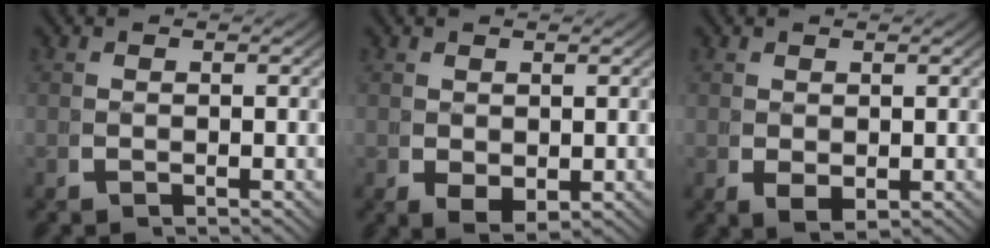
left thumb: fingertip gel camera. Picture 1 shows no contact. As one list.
[{"total": 2.3, "force": [0.0, 1.7, 1.6], "torque": [-0.037, -0.023, 0.020]}, {"total": 1.6, "force": [0.2, 1.1, 1.2], "torque": [-0.029, -0.017, 0.020]}]